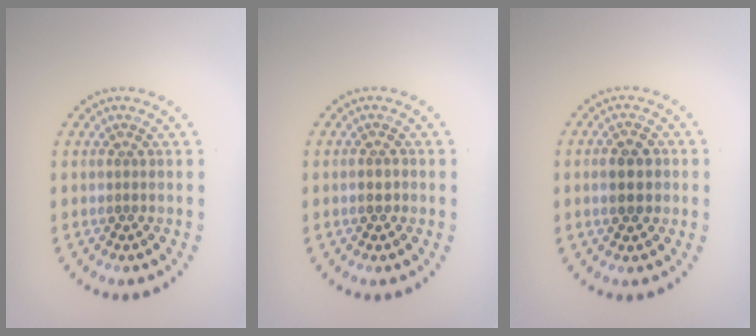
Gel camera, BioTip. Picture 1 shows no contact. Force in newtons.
{"total": 1.0, "press": 0.9, "slide": 0.3}
{"total": 2.7, "press": 2.7, "slide": 0.2}